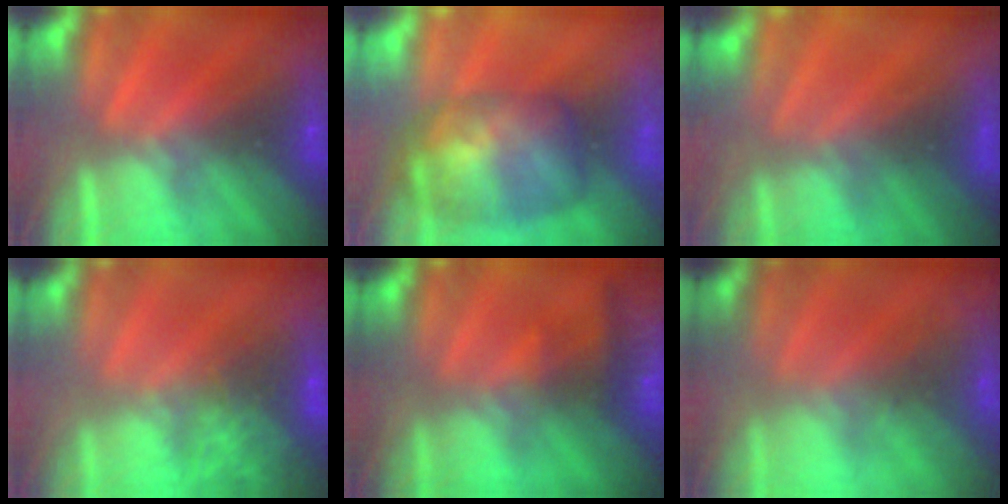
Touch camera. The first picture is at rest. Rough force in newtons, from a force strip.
{"total": 7.0}
{"total": 7.5}
{"total": 7.7}
{"total": 8.7}
{"total": 7.6}